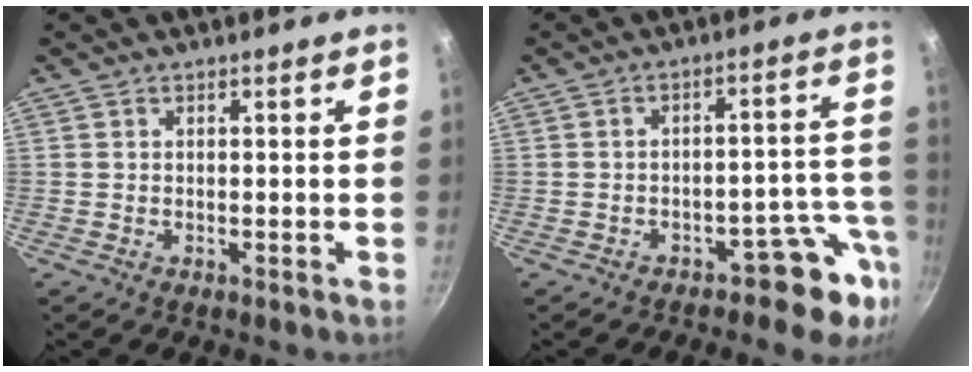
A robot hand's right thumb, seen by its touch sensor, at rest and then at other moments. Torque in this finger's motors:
{"motor_torque": [0.15, 0.29, 0.00, -0.12, -0.01]}